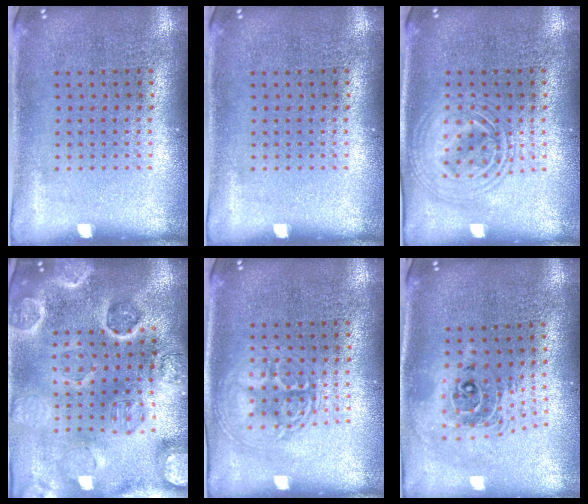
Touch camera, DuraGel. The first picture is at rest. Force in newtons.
{"total": 0.0}
{"total": 1.9, "press": 1.9, "slide": 0.3}
{"total": 3.7, "press": 3.5, "slide": 0.9}
{"total": 3.0, "press": 3.0, "slide": 0.5}
{"total": 2.1, "press": 1.6, "slide": 1.4}